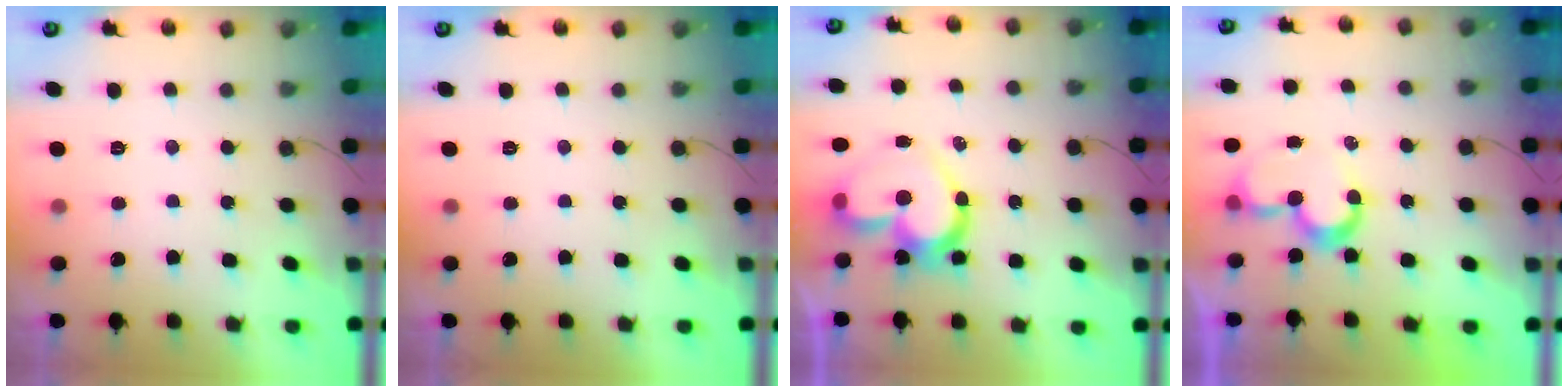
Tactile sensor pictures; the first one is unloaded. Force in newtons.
{"total": 0.0}
{"total": 14.3, "press": 14.2, "slide": 1.2}
{"total": 7.9, "press": 7.9, "slide": 0.2}